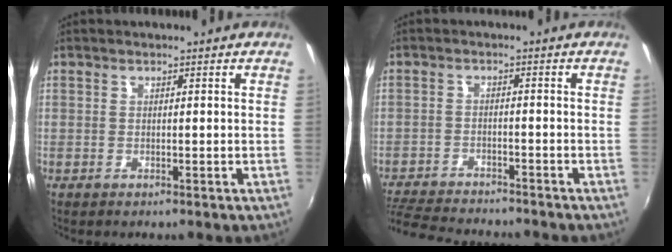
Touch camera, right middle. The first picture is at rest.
{"total": 11.7, "force": [-10.7, 2.1, 4.3], "torque": [-0.112, -0.015, -0.176]}